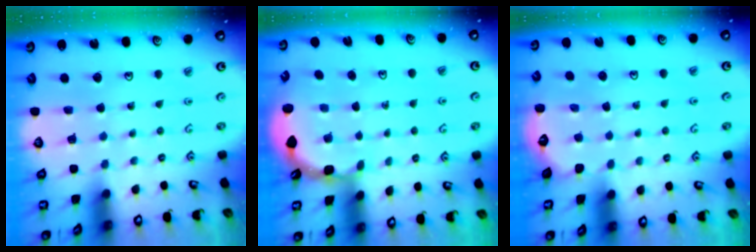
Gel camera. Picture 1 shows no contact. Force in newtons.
{"total": 2.1, "press": 1.9, "slide": 0.8}
{"total": 1.5, "press": 1.0, "slide": 1.1}